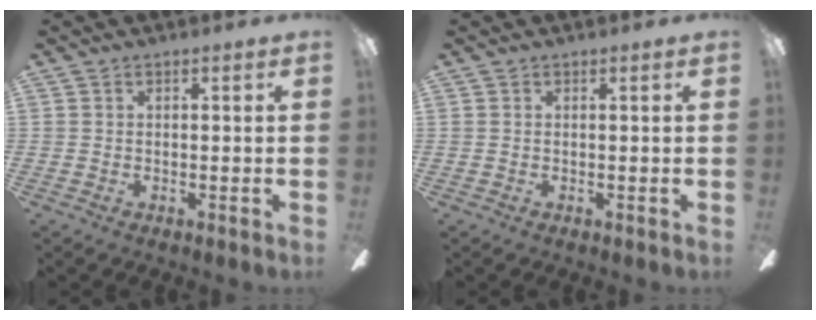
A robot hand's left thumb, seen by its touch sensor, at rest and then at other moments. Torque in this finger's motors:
{"motor_torque": [-0.10, 0.10, 0.12, -0.12, 0.00]}